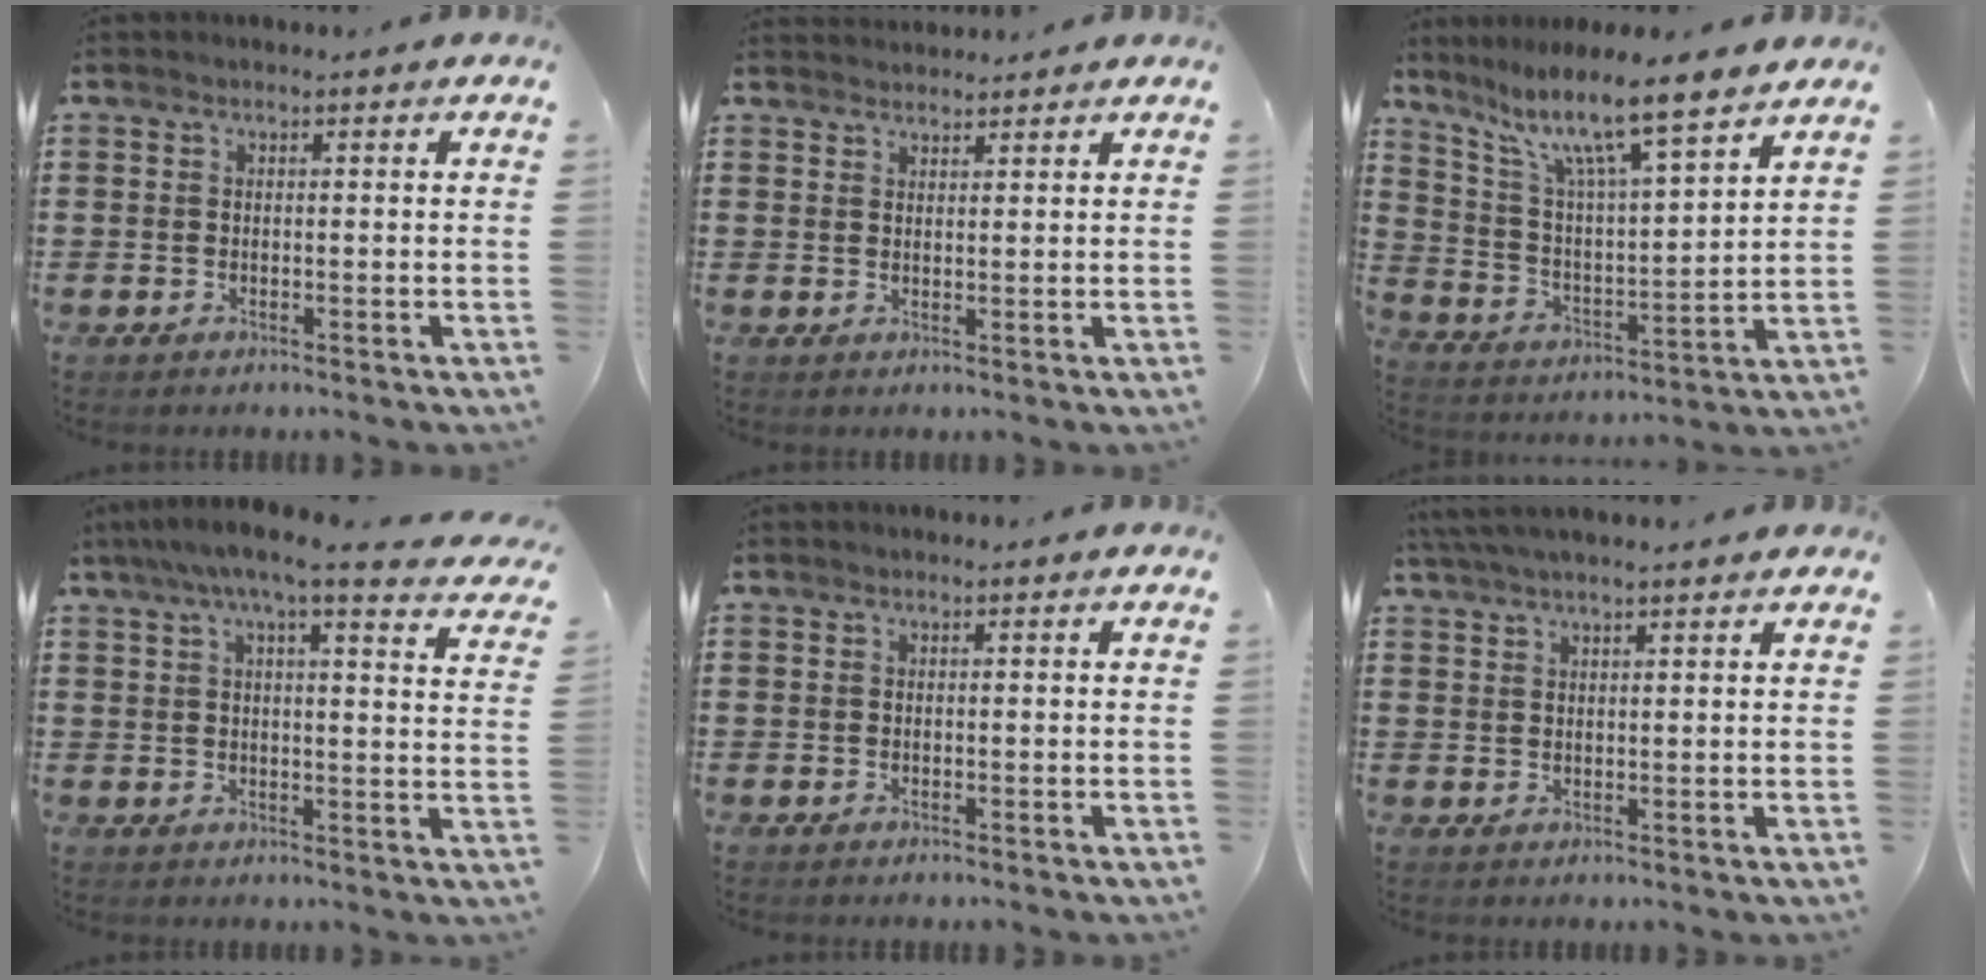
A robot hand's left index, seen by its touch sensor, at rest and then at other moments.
{"total": 1.8, "force": [1.7, 0.2, -0.1], "torque": [-0.002, 0.000, 0.035]}
{"total": 10.2, "force": [7.9, 0.9, 6.4], "torque": [-0.145, -0.049, 0.128]}
{"total": 6.3, "force": [5.0, 0.0, 3.8], "torque": [-0.092, -0.018, 0.083]}
{"total": 0.0}
{"total": 3.3, "force": [2.8, 0.1, 1.7], "torque": [-0.039, 0.003, 0.053]}